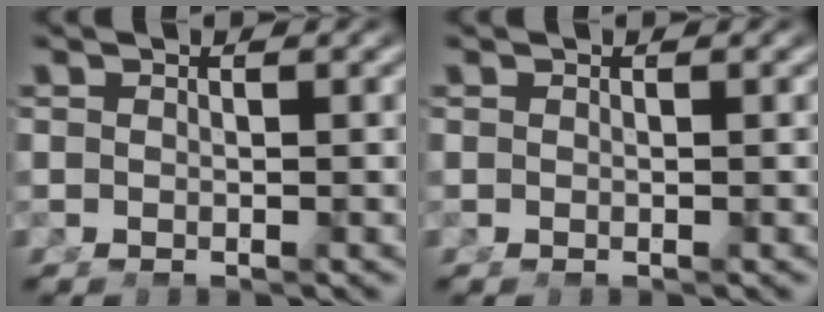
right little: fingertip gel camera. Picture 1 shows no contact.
{"total": 0.0}